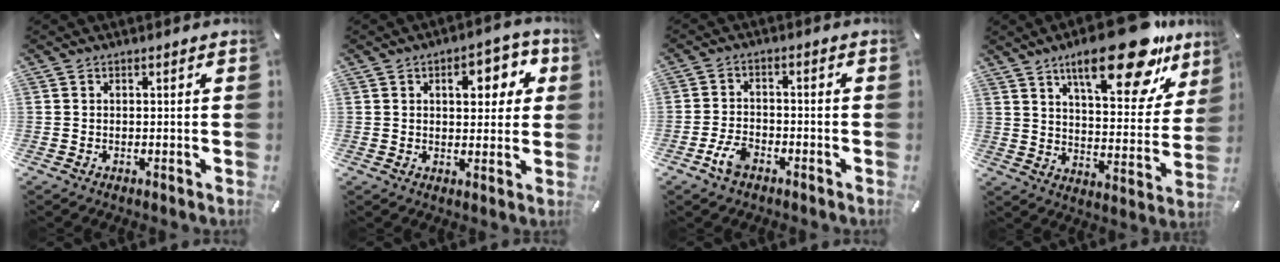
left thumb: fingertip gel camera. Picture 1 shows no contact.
{"total": 8.9, "force": [2.9, 5.3, 6.6], "torque": [-0.075, -0.010, 0.038]}
{"total": 5.1, "force": [-3.1, 2.8, 3.1], "torque": [-0.072, 0.012, -0.061]}
{"total": 22.6, "force": [15.1, 7.9, 14.8], "torque": [-0.209, -0.092, 0.241]}